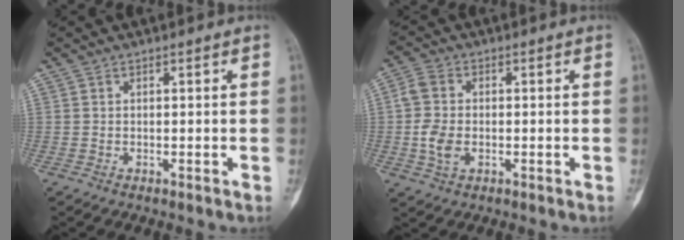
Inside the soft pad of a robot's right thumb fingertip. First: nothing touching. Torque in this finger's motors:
{"motor_torque": [0.93, 0.81, 0.99, -0.45, 0.01]}